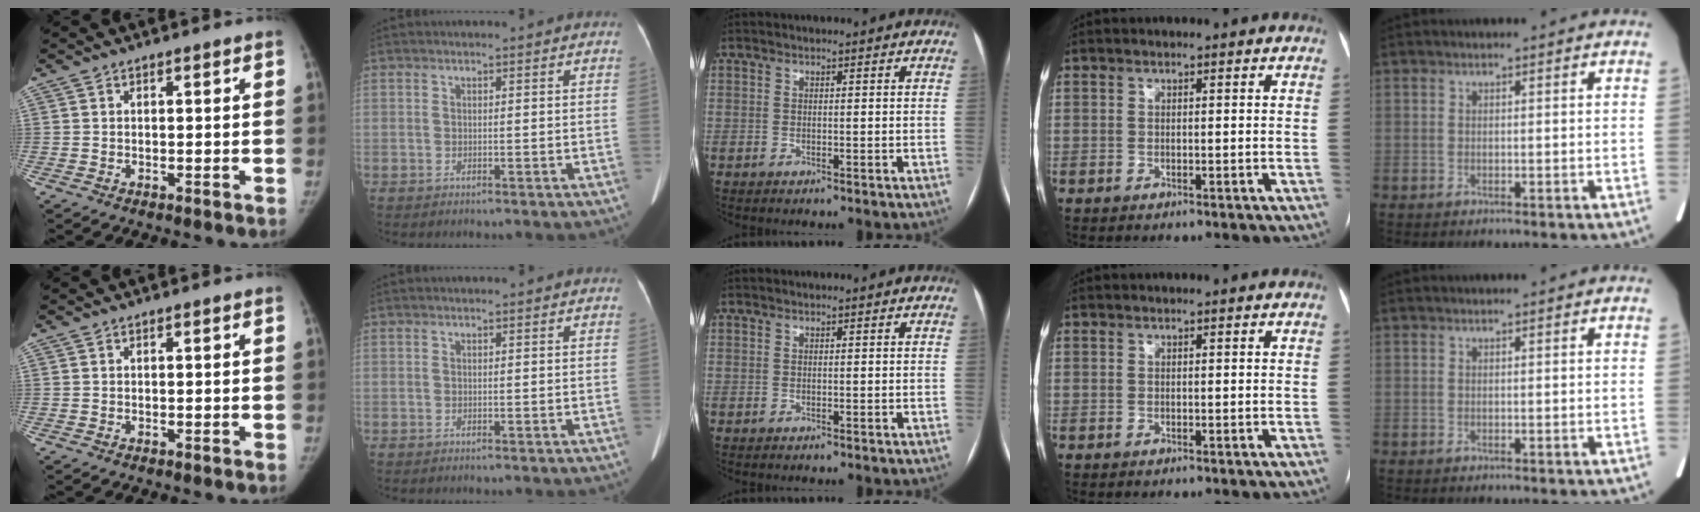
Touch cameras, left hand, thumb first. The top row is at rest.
{}